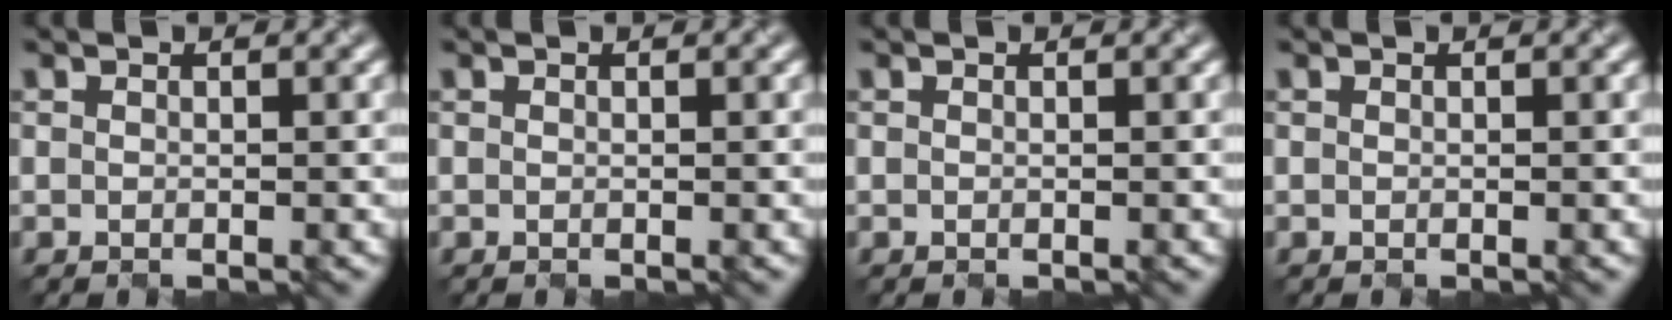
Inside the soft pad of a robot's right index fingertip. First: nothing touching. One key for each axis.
{"total": 0.0}
{"total": 0.0}
{"total": 0.0}